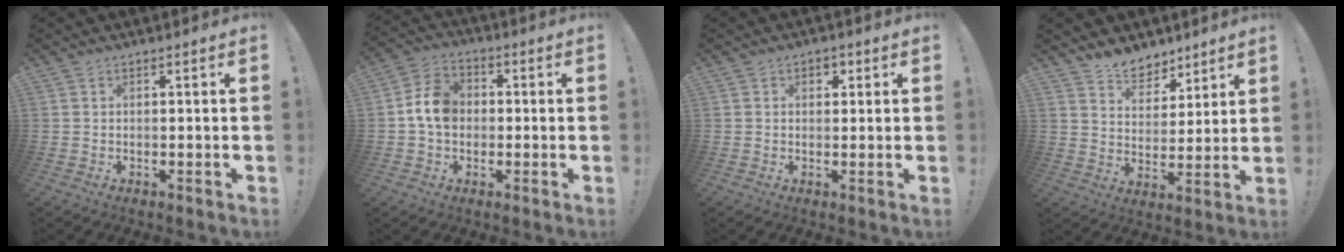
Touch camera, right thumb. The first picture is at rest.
{"total": 9.8, "force": [0.0, 7.6, 6.1], "torque": [-0.099, 0.021, 0.006]}
{"total": 2.4, "force": [0.8, 1.8, 1.3], "torque": [-0.005, 0.000, 0.008]}
{"total": 9.1, "force": [7.5, 4.8, 2.0], "torque": [-0.040, -0.054, 0.147]}